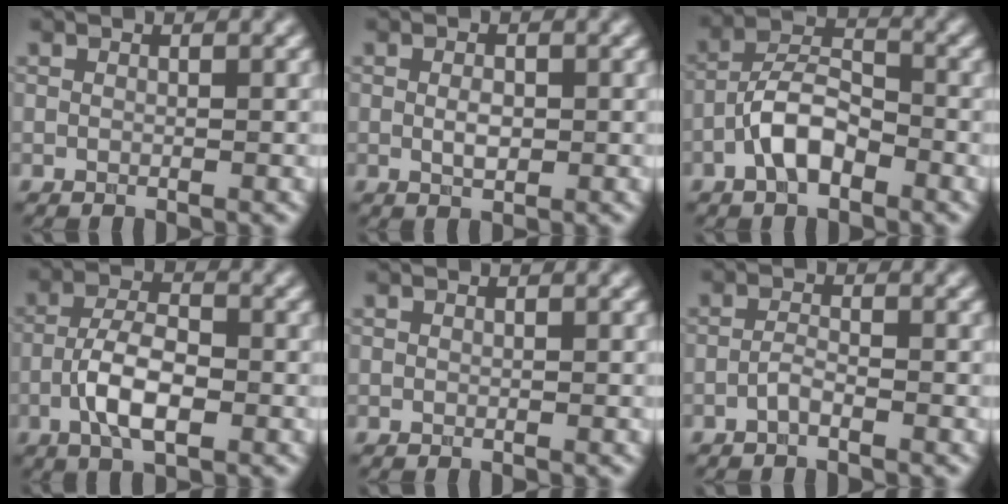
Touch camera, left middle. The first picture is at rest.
{"total": 1.7, "force": [-0.1, 0.9, 1.4], "torque": [-0.028, -0.003, 0.000]}
{"total": 4.8, "force": [-2.5, 2.3, 3.4], "torque": [-0.057, 0.016, -0.053]}
{"total": 5.2, "force": [-1.8, 2.1, 4.4], "torque": [-0.084, 0.005, -0.040]}
{"total": 0.0}
{"total": 1.3, "force": [-0.8, 0.3, 0.9], "torque": [-0.020, 0.004, -0.019]}